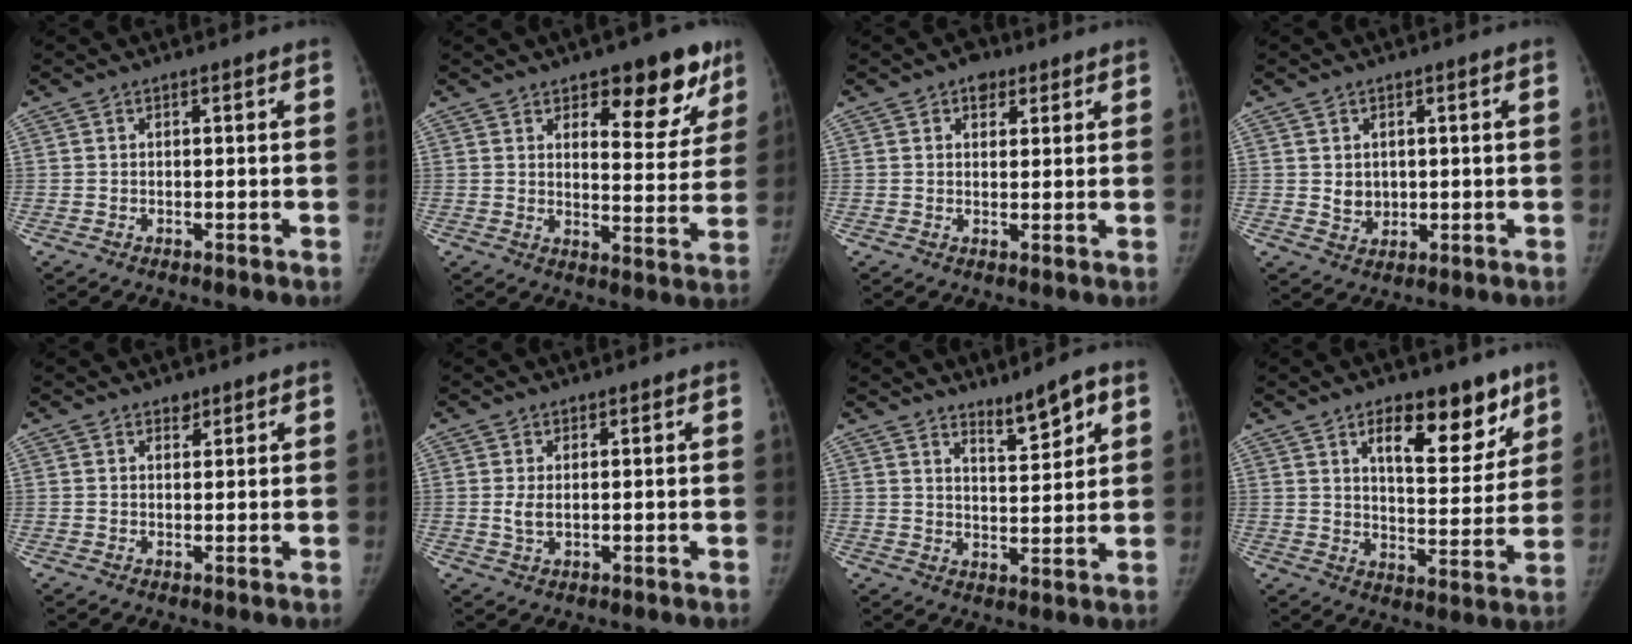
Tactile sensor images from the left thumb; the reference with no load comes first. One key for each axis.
{"total": 13.2, "fx": 7.9, "fy": 6.0, "fz": 8.7, "tx": -0.049, "ty": -0.045, "tz": 0.107}
{"total": 3.8, "fx": 2.2, "fy": 2.7, "fz": 1.6, "tx": 0.000, "ty": -0.007, "tz": 0.029}
{"total": 3.5, "fx": 0.6, "fy": 3.0, "fz": 1.7, "tx": -0.015, "ty": -0.008, "tz": 0.020}
{"total": 1.6, "fx": 1.2, "fy": 0.9, "fz": 0.4, "tx": 0.005, "ty": -0.008, "tz": 0.016}
{"total": 2.3, "fx": 0.4, "fy": 1.4, "fz": 1.8, "tx": -0.035, "ty": -0.007, "tz": 0.012}
{"total": 6.4, "fx": 4.4, "fy": 1.6, "fz": 4.3, "tx": -0.054, "ty": -0.036, "tz": 0.072}
{"total": 14.5, "fx": 8.7, "fy": 6.7, "fz": 9.5, "tx": -0.083, "ty": -0.052, "tz": 0.133}